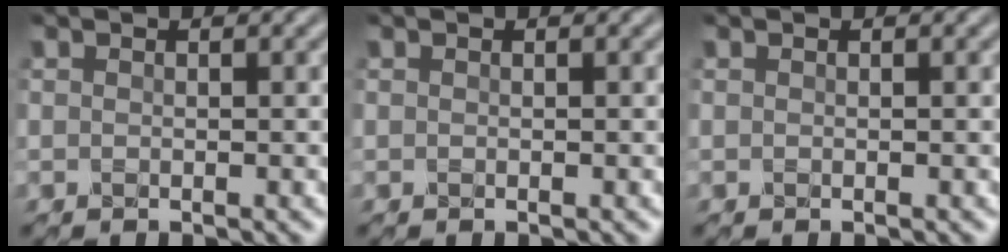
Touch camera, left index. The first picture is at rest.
{"total": 0.0}
{"total": 0.0}